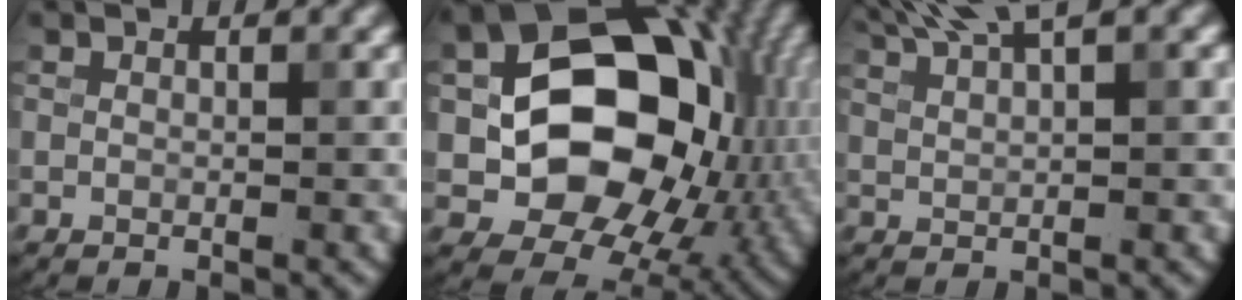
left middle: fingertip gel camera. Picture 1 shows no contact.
{"total": 14.9, "force": [0.7, 11.2, 9.8], "torque": [-0.130, -0.004, 0.008]}
{"total": 4.8, "force": [3.7, 0.9, 2.8], "torque": [-0.046, 0.013, 0.052]}